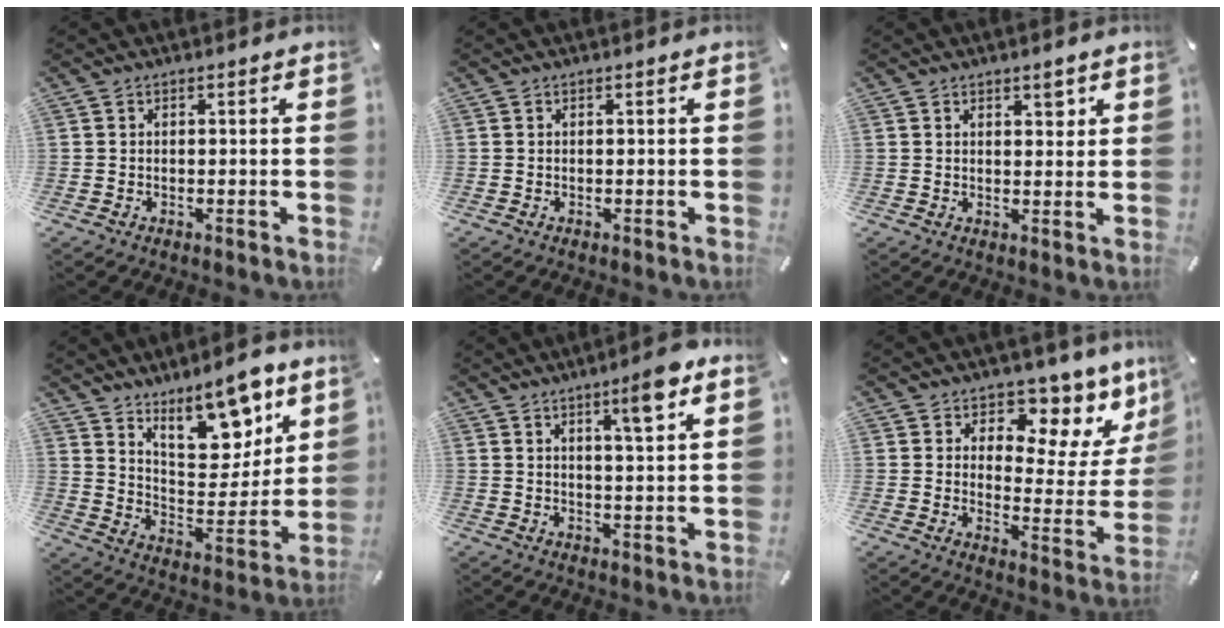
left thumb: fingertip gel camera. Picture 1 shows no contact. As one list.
[{"total": 0.0}, {"total": 2.9, "force": [1.8, 1.6, 1.6], "torque": [-0.011, -0.007, 0.025]}, {"total": 17.0, "force": [12.8, 7.4, 8.4], "torque": [-0.102, -0.095, 0.220]}, {"total": 8.1, "force": [4.9, 0.9, 6.4], "torque": [-0.095, -0.022, 0.072]}, {"total": 10.5, "force": [7.0, 5.7, 5.3], "torque": [-0.051, -0.075, 0.115]}]